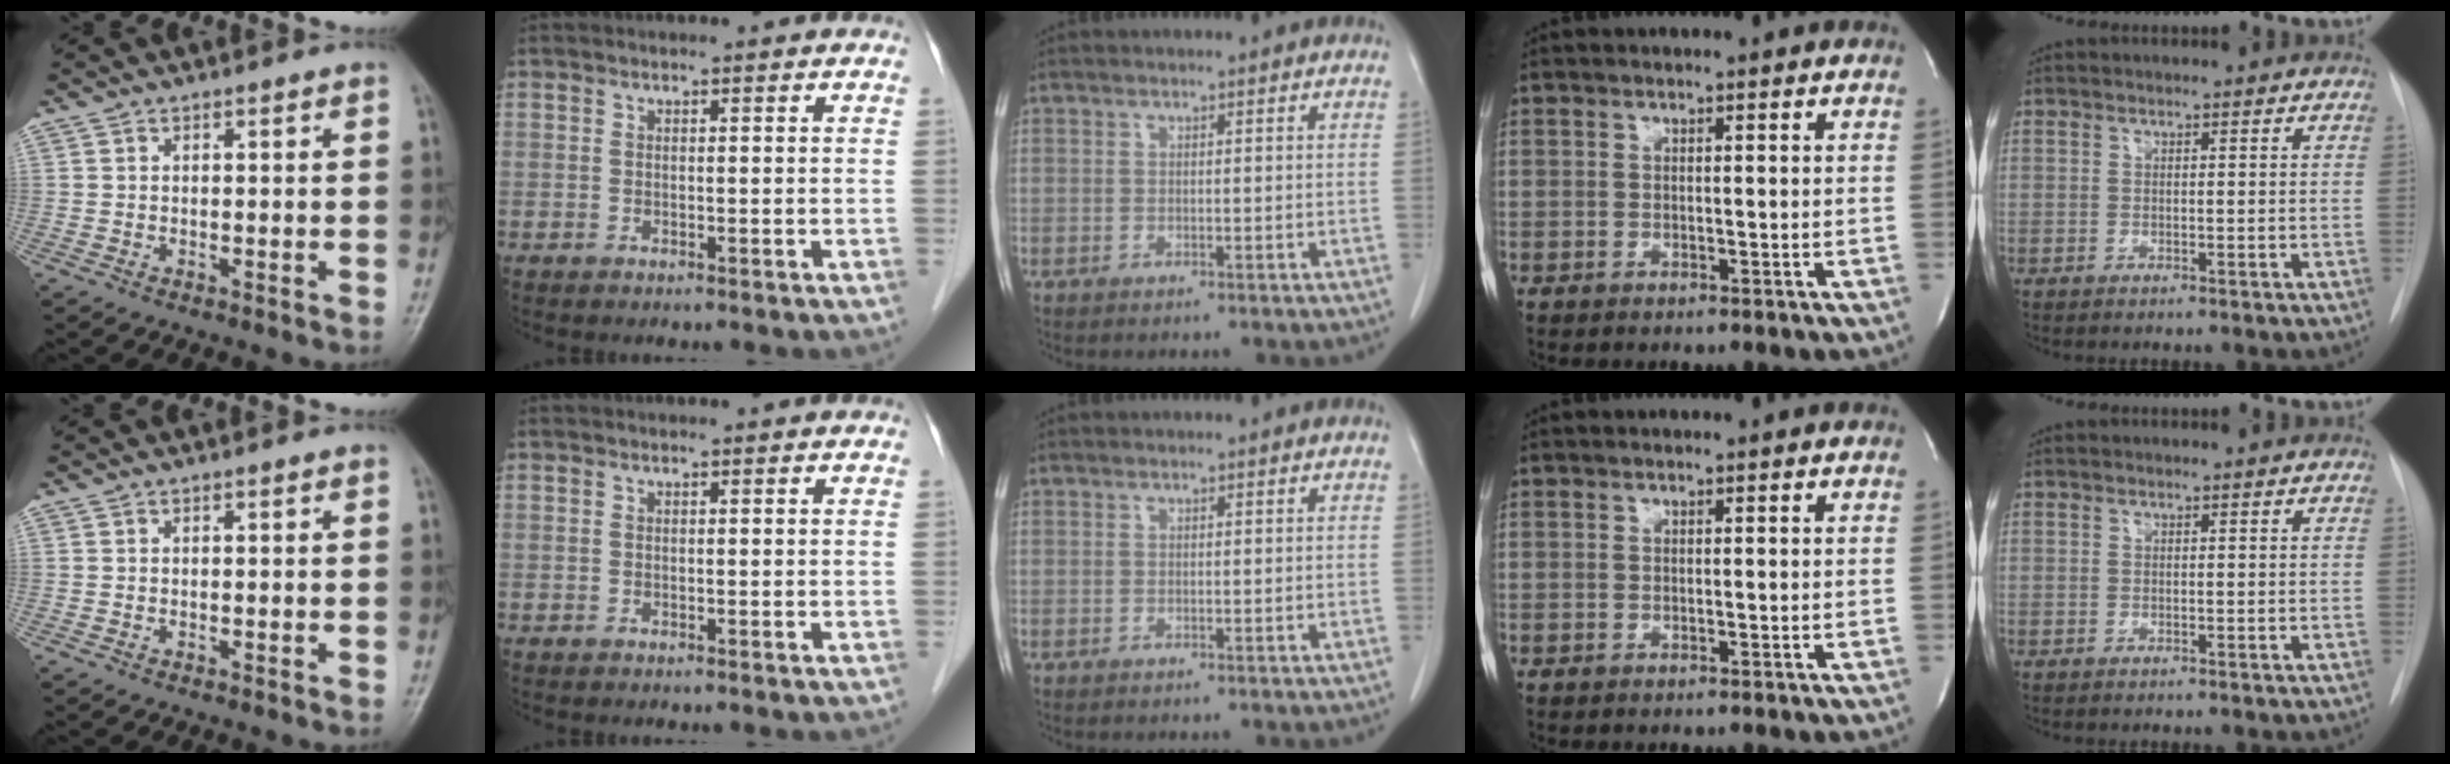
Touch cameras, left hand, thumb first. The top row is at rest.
{}